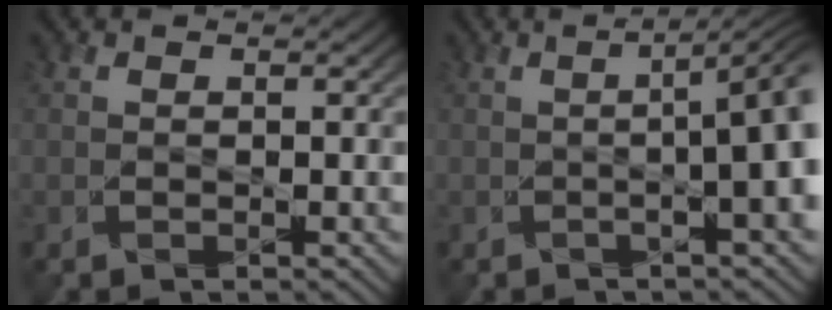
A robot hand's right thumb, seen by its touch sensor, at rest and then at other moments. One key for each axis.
{"total": 8.6, "fx": -0.4, "fy": 1.9, "fz": 8.4, "tx": -0.098, "ty": 0.006, "tz": -0.011}